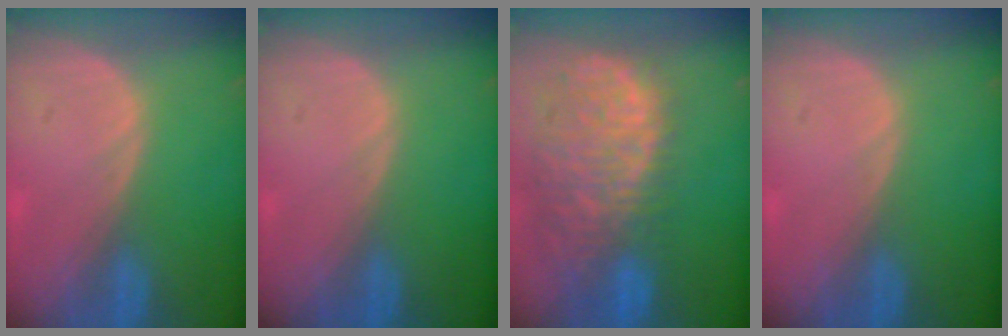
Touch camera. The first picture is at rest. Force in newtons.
{"total": 0.0}
{"total": 13.5, "press": 11.1, "slide": 7.8}
{"total": 0.0}